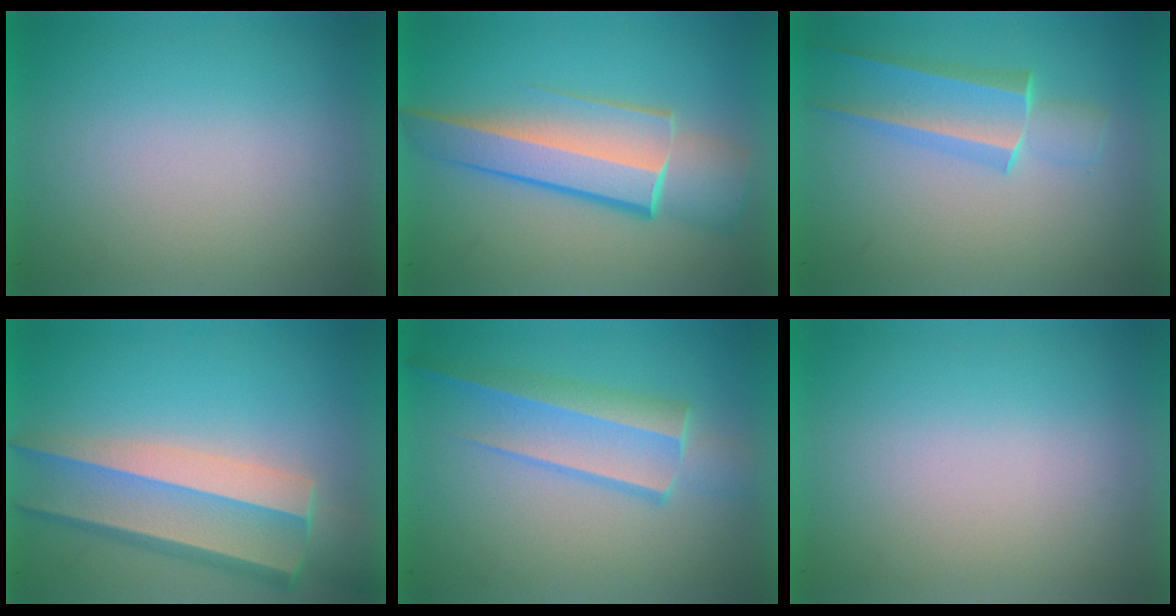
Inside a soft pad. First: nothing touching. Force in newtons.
{"total": 6.2}
{"total": 2.6}
{"total": 3.4}
{"total": 3.2}
{"total": 0.0}